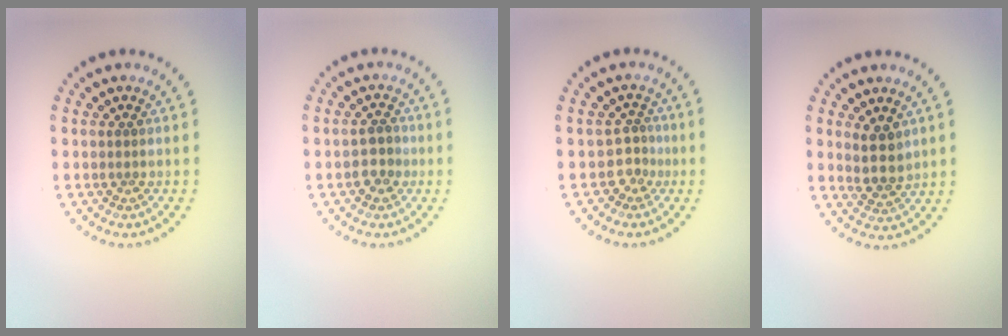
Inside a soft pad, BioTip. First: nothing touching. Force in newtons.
{"total": 2.1, "press": 2.1, "slide": 0.5}
{"total": 2.0, "press": 1.3, "slide": 1.5}
{"total": 2.8, "press": 2.5, "slide": 1.2}